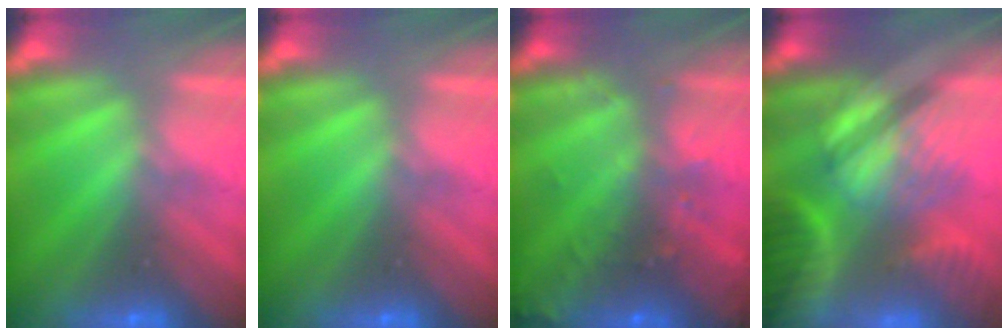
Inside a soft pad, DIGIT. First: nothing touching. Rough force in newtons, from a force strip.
{"total": 0.0}
{"total": 6.5}
{"total": 8.3}